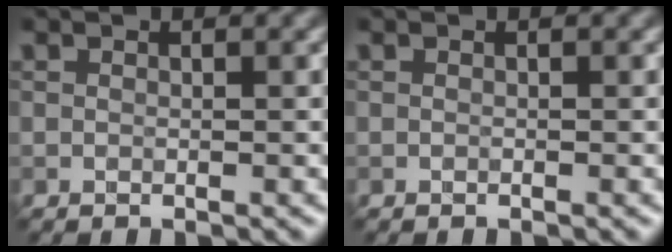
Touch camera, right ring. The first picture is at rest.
{"total": 0.0}